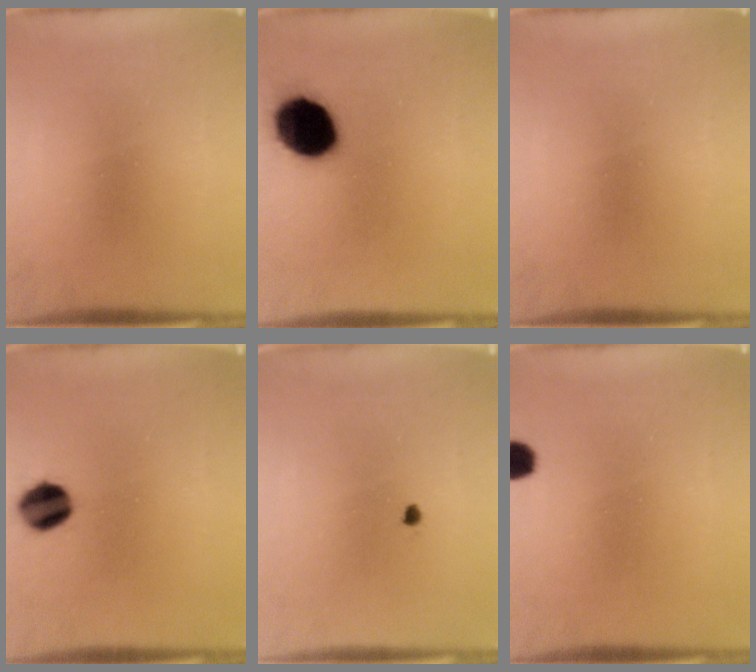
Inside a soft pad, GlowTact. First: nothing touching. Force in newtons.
{"total": 16.6}
{"total": 0.0}
{"total": 7.8}
{"total": 1.0}
{"total": 3.3}